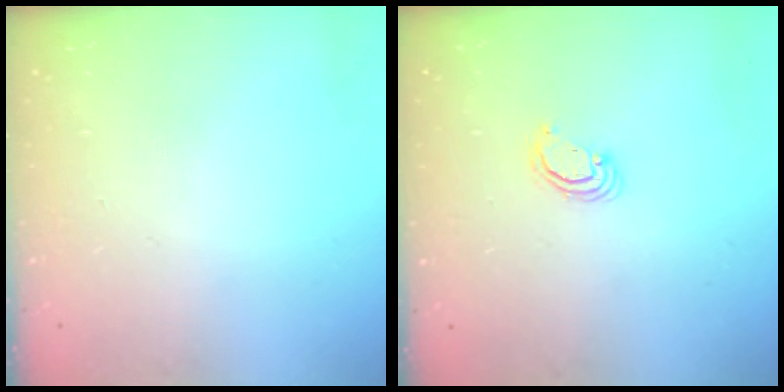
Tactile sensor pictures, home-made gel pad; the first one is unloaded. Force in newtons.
{"total": 2.4, "press": 2.4, "slide": 0.3}